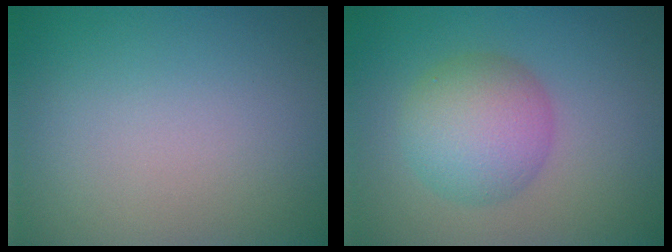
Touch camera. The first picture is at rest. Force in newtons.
{"total": 5.2, "press": 5.2, "slide": 0.3}